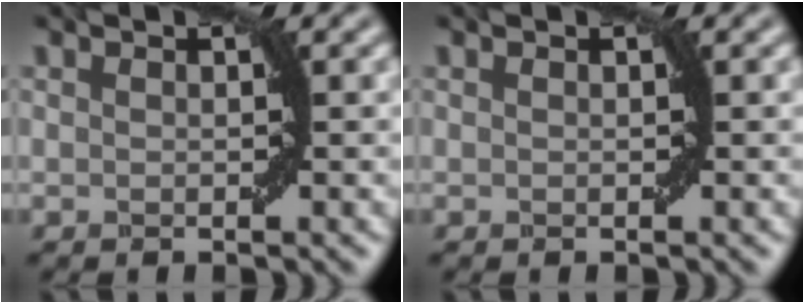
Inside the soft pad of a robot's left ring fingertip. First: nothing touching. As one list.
[{"total": 0.0}]